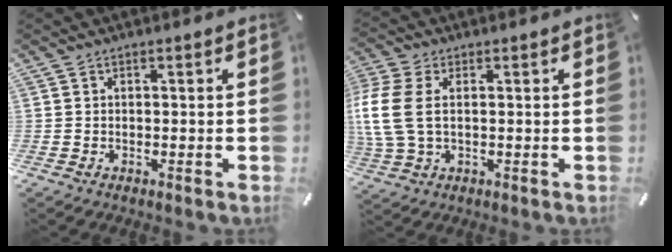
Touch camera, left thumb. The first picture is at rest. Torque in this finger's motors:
{"motor_torque": [0.42, 1.40, 1.68, -0.45, 0.96]}